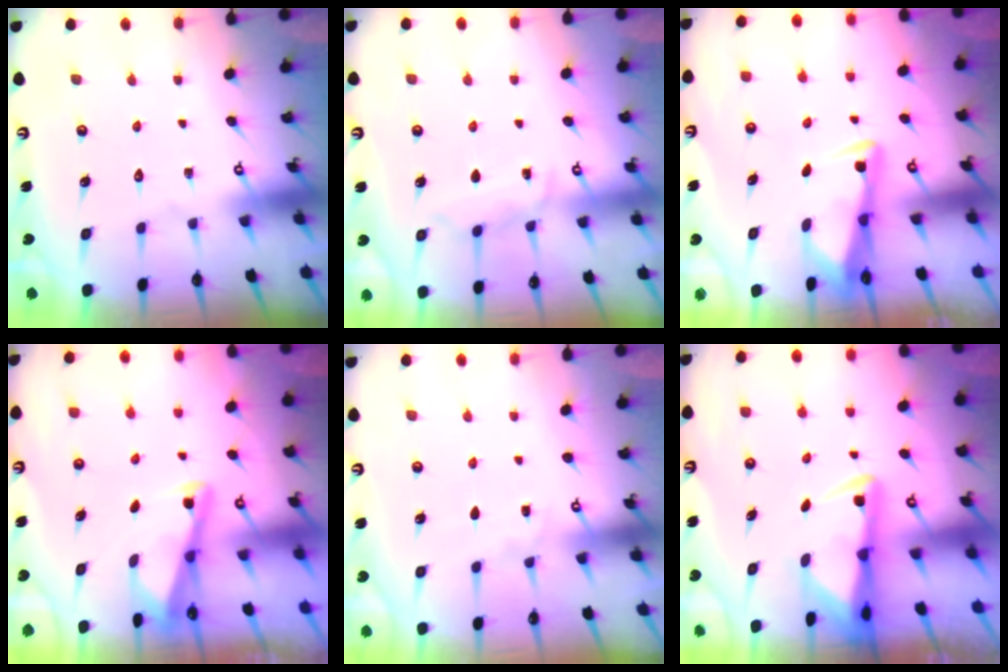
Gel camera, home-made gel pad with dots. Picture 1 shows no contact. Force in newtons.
{"total": 6.5, "press": 6.4, "slide": 0.8}
{"total": 3.5, "press": 3.5, "slide": 0.3}
{"total": 2.9, "press": 2.8, "slide": 0.4}
{"total": 3.5, "press": 3.5, "slide": 0.6}
{"total": 3.0, "press": 2.9, "slide": 0.7}